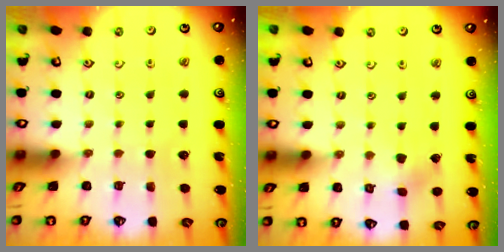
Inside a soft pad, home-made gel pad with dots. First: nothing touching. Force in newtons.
{"total": 2.6, "press": 2.6, "slide": 0.4}